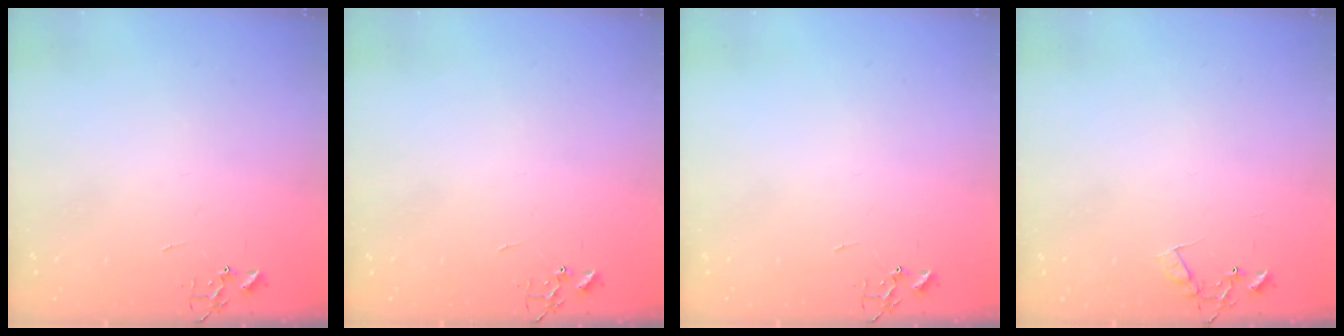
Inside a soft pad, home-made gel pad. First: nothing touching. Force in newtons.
{"total": 0.0}
{"total": 0.0}
{"total": 7.1, "press": 7.1, "slide": 0.5}